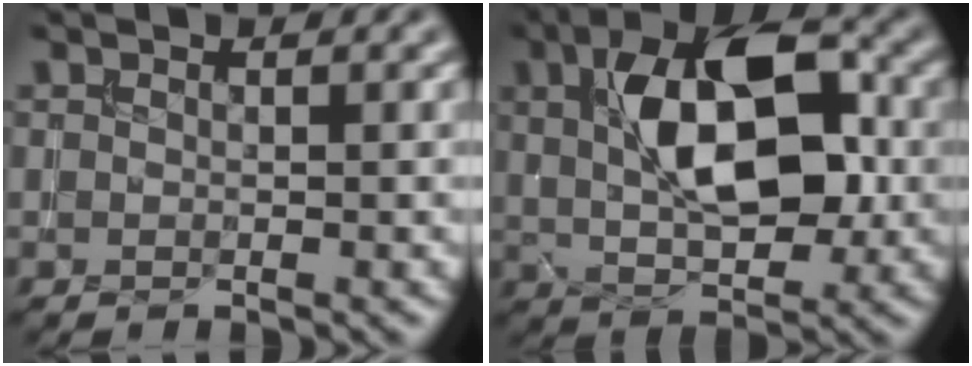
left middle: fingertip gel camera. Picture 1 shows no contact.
{"total": 10.2, "force": [1.7, 5.0, 8.7], "torque": [-0.134, 0.017, 0.023]}